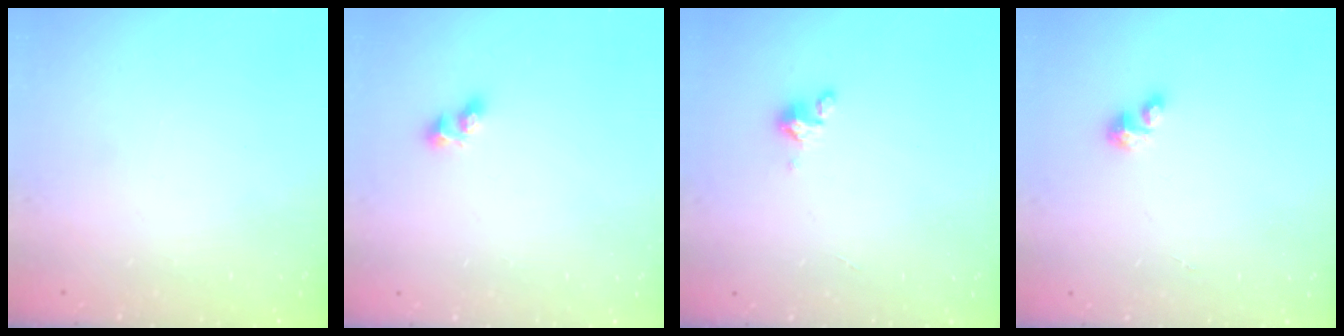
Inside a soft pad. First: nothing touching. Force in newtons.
{"total": 2.7, "press": 2.5, "slide": 1.0}
{"total": 1.8, "press": 1.7, "slide": 0.4}
{"total": 2.1, "press": 2.1, "slide": 0.2}